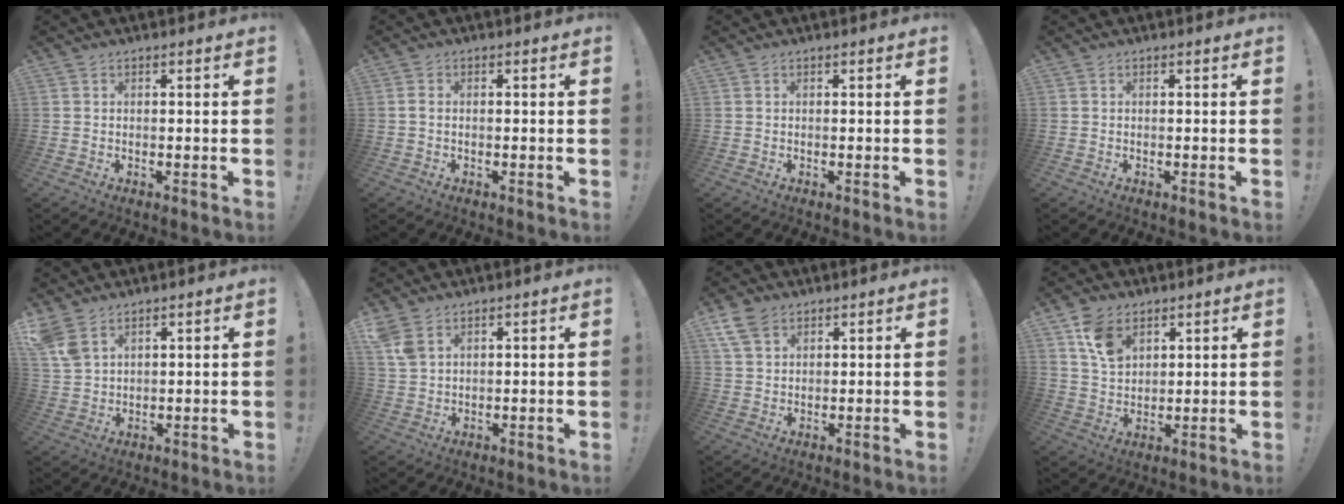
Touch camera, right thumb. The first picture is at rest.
{"total": 0.9, "force": [-0.2, 0.5, 0.7], "torque": [-0.015, 0.004, -0.003]}
{"total": 0.0}
{"total": 0.0}
{"total": 6.6, "force": [4.0, 3.8, 3.5], "torque": [-0.071, -0.016, 0.080]}
{"total": 5.3, "force": [3.1, 2.9, 3.1], "torque": [-0.060, -0.013, 0.059]}
{"total": 7.4, "force": [4.4, 4.5, 3.9], "torque": [-0.077, -0.008, 0.090]}
{"total": 9.2, "force": [5.3, 5.9, 4.6], "torque": [-0.077, -0.018, 0.105]}